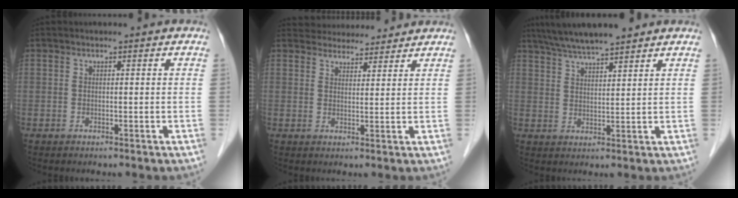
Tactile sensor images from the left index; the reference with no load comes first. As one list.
[{"total": 7.9, "force": [7.6, 1.9, 1.1], "torque": [-0.008, 0.021, 0.102]}, {"total": 9.1, "force": [7.8, 0.7, 4.6], "torque": [-0.077, 0.027, 0.127]}]